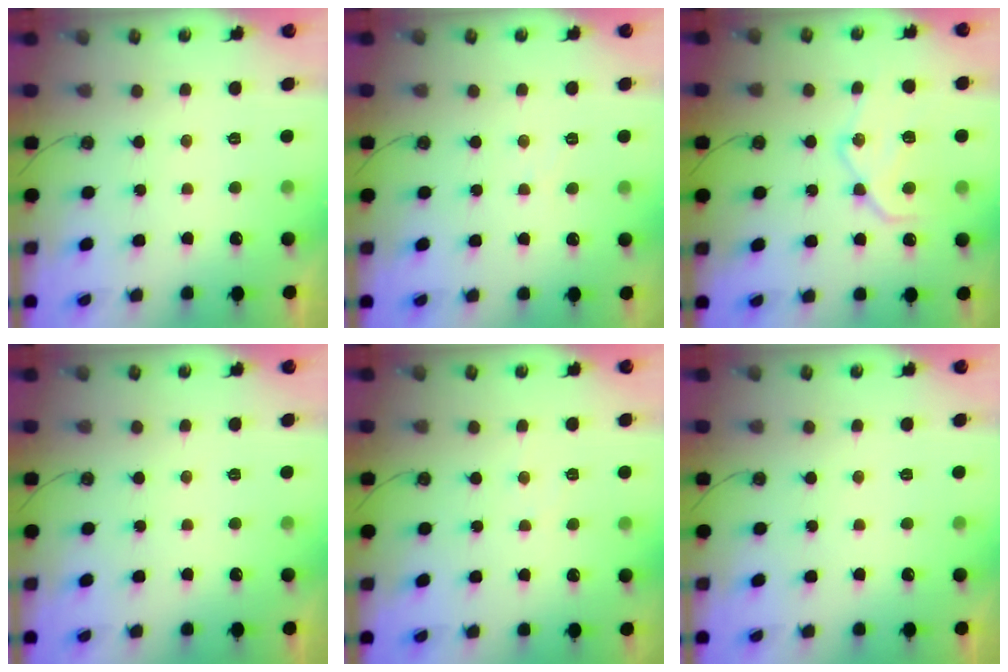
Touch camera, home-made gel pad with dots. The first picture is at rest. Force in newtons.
{"total": 3.9, "press": 3.8, "slide": 0.6}
{"total": 17.0, "press": 16.9, "slide": 1.2}
{"total": 0.0}
{"total": 3.6, "press": 3.5, "slide": 0.6}
{"total": 0.0}